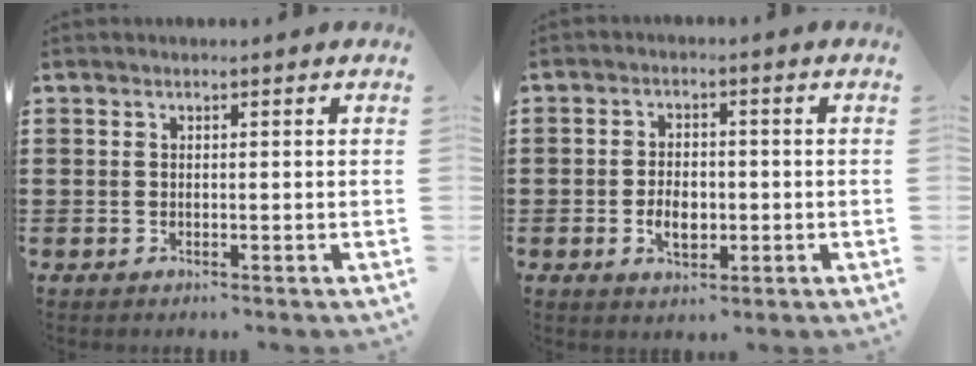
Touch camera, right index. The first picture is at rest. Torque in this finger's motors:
{"motor_torque": [2.14, 0.00, 0.23, 0.08]}